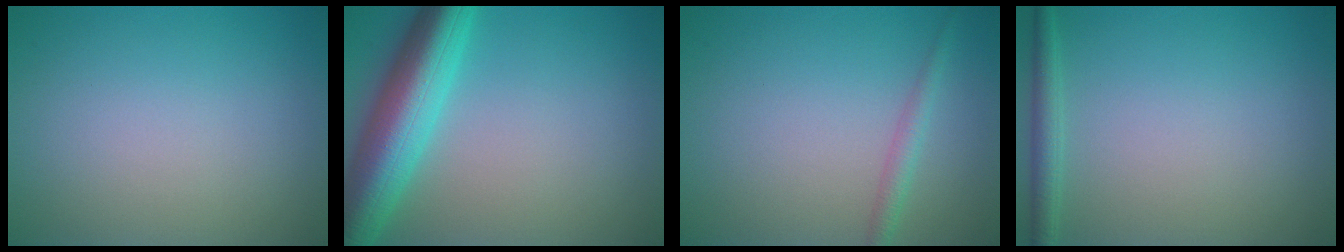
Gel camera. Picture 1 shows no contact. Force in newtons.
{"total": 8.6, "press": 8.6, "slide": 0.4}
{"total": 1.6, "press": 1.5, "slide": 0.2}
{"total": 1.7, "press": 1.7, "slide": 0.1}